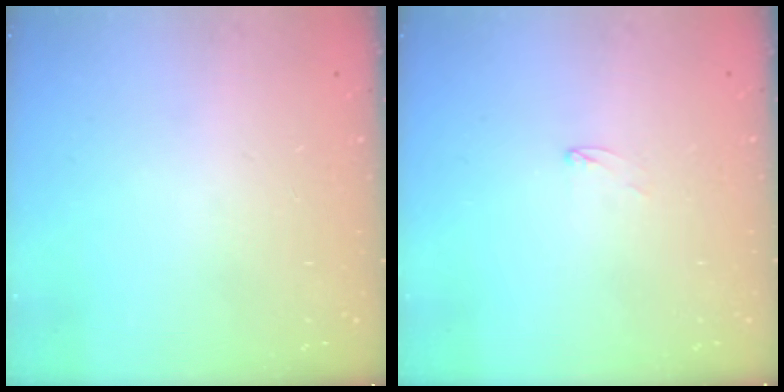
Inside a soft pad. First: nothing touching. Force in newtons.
{"total": 2.2, "press": 2.2, "slide": 0.2}